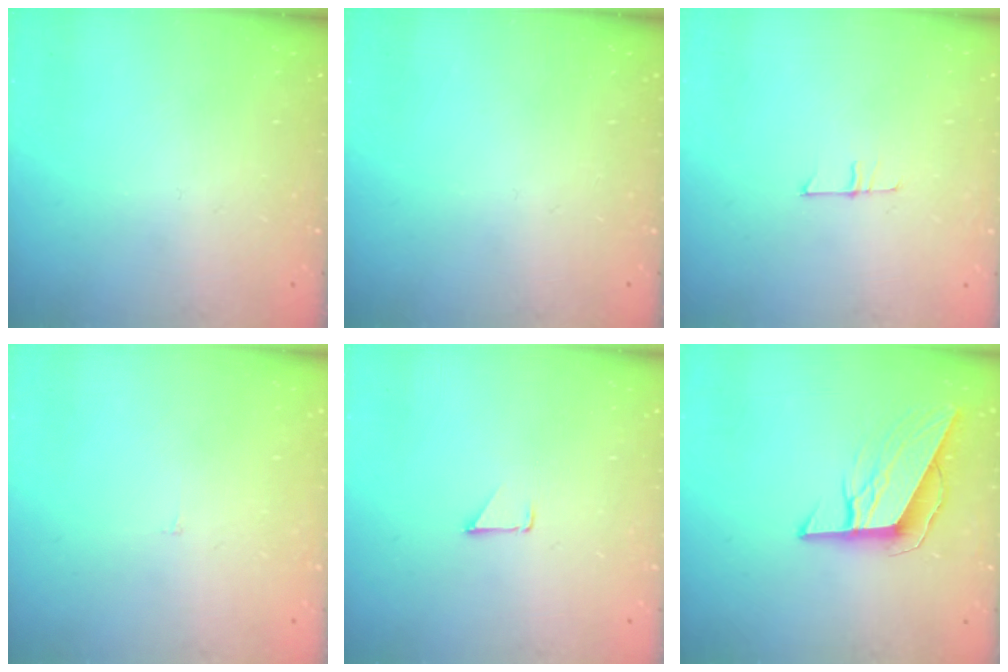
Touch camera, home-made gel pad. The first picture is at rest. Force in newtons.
{"total": 0.0}
{"total": 5.3, "press": 5.3, "slide": 0.4}
{"total": 1.8, "press": 1.8, "slide": 0.1}
{"total": 0.9, "press": 0.8, "slide": 0.1}
{"total": 9.9, "press": 9.6, "slide": 2.3}